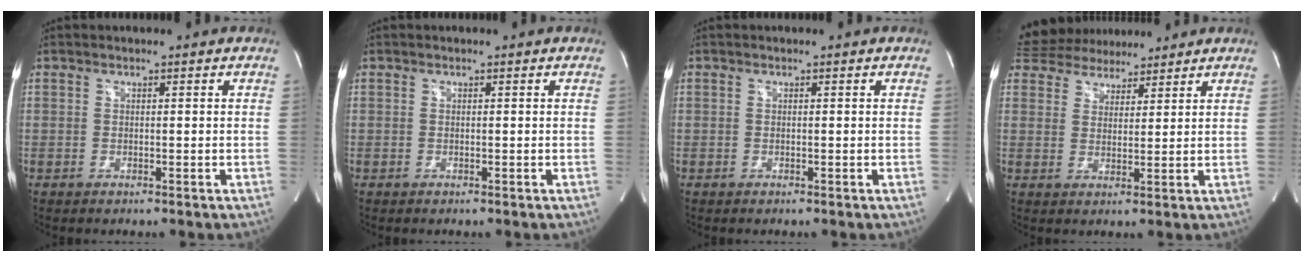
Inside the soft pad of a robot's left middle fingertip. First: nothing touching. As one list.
[{"total": 0.0}, {"total": 0.0}, {"total": 11.0, "force": [9.8, 3.9, 2.8], "torque": [-0.053, 0.032, 0.161]}]